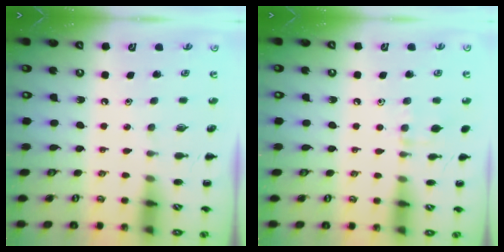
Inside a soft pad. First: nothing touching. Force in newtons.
{"total": 7.1, "press": 6.6, "slide": 2.7}